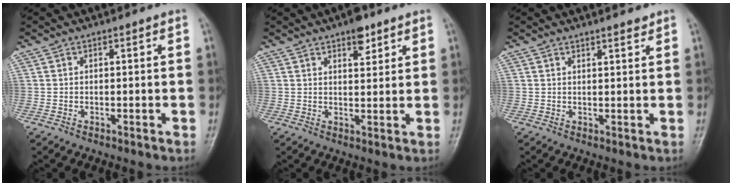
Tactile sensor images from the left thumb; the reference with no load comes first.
{"total": 4.5, "force": [2.9, 2.0, 2.7], "torque": [-0.024, -0.015, 0.042]}
{"total": 2.0, "force": [1.7, 0.3, 0.9], "torque": [-0.010, -0.013, 0.026]}